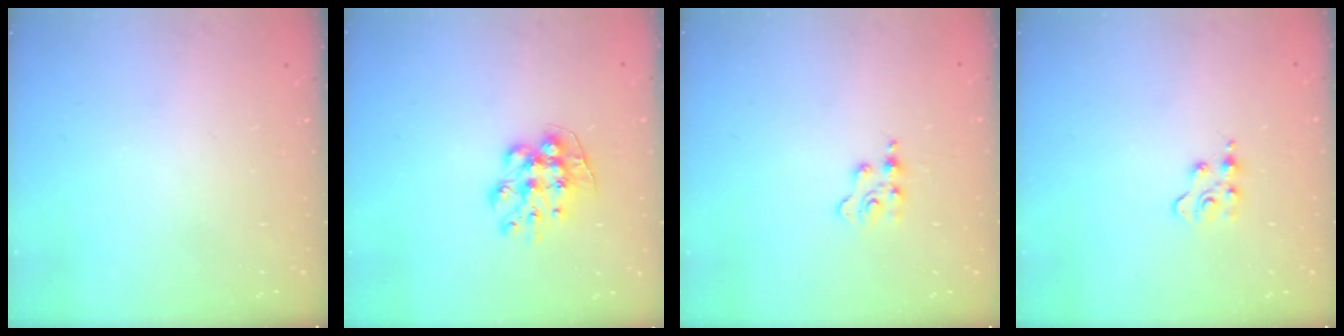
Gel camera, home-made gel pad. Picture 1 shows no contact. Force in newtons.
{"total": 8.9, "press": 8.9, "slide": 0.2}
{"total": 2.3, "press": 2.3, "slide": 0.3}
{"total": 3.0, "press": 2.9, "slide": 0.4}